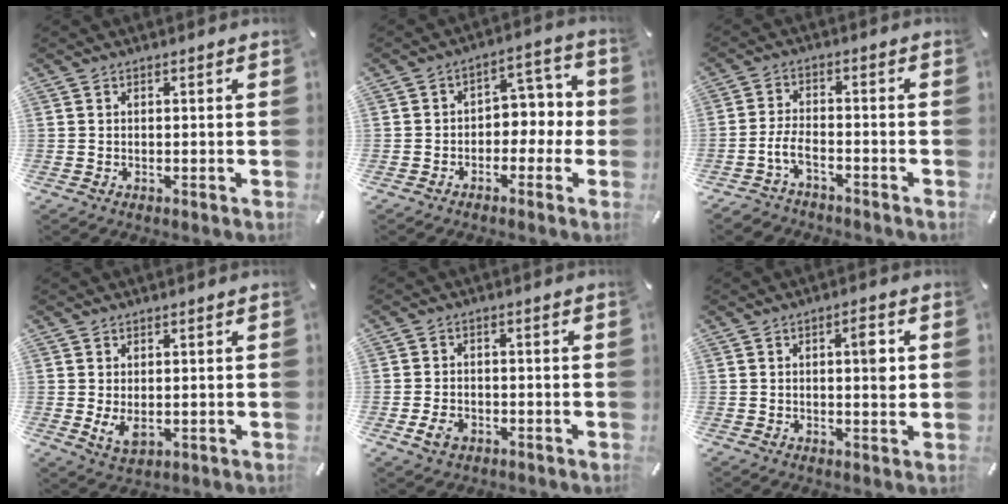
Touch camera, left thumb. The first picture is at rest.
{"total": 6.4, "force": [-0.9, 5.2, 3.6], "torque": [-0.049, 0.009, -0.023]}
{"total": 5.6, "force": [-3.2, 2.9, 3.4], "torque": [-0.083, 0.011, -0.064]}
{"total": 4.1, "force": [0.0, 2.4, 3.2], "torque": [-0.064, -0.010, -0.004]}
{"total": 4.2, "force": [-1.7, 3.0, 2.3], "torque": [-0.059, 0.000, -0.035]}
{"total": 5.0, "force": [0.9, 1.8, 4.6], "torque": [-0.058, -0.005, 0.006]}